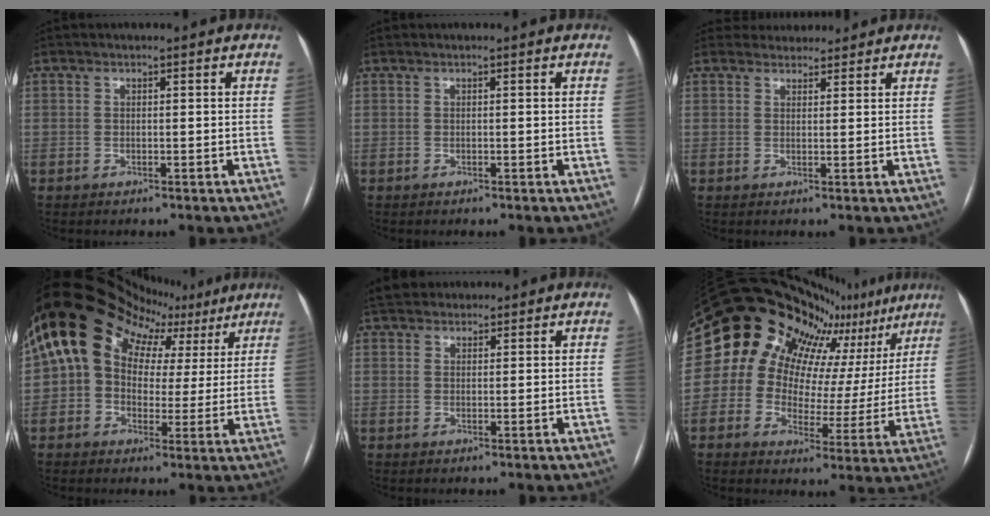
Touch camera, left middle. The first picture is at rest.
{"total": 0.0}
{"total": 4.1, "force": [3.8, 1.5, -0.1], "torque": [0.007, 0.017, 0.052]}
{"total": 19.6, "force": [9.7, 13.8, 9.9], "torque": [-0.177, 0.093, 0.144]}
{"total": 5.9, "force": [5.0, 2.6, 1.6], "torque": [-0.020, 0.032, 0.087]}
{"total": 19.6, "force": [15.9, 7.8, 8.4], "torque": [-0.126, -0.009, 0.184]}